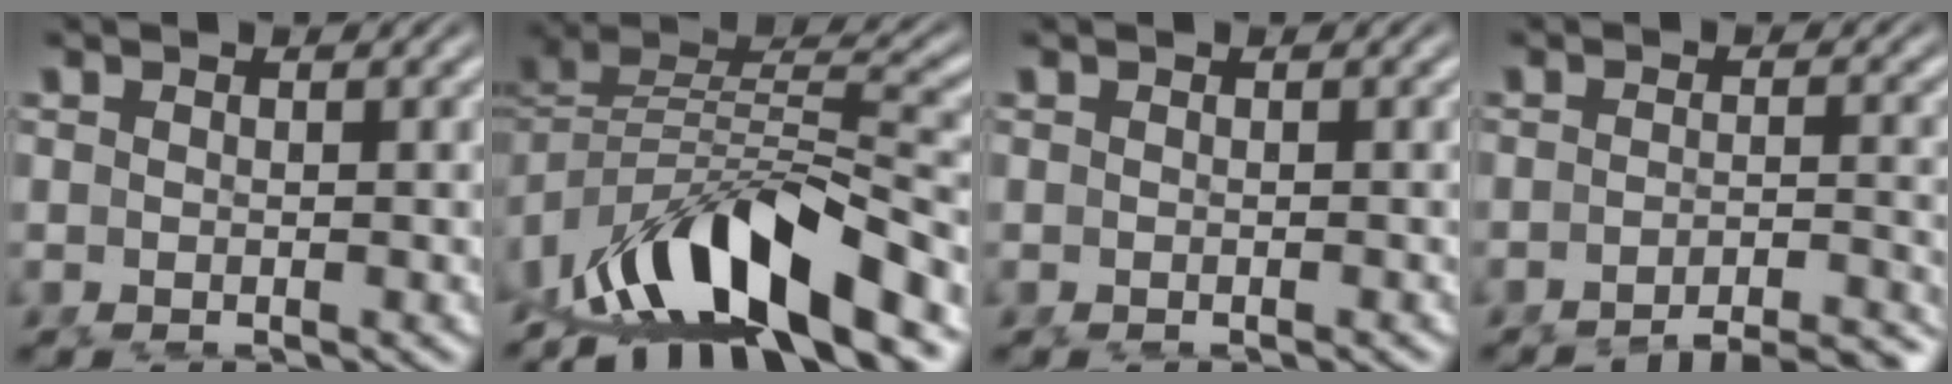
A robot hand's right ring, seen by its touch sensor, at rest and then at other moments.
{"total": 11.8, "force": [-4.2, 6.7, 8.7], "torque": [-0.155, -0.024, -0.058]}
{"total": 0.0}
{"total": 9.4, "force": [-8.9, 1.5, 2.6], "torque": [-0.014, -0.018, -0.133]}